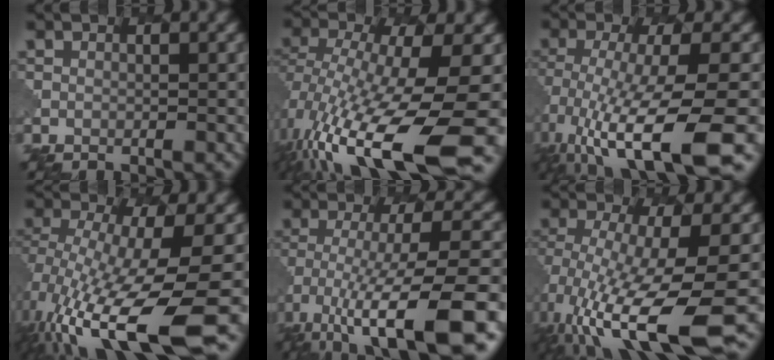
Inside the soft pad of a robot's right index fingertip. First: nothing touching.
{"total": 15.6, "force": [-5.5, 5.2, 13.6], "torque": [-0.261, -0.022, -0.083]}
{"total": 12.5, "force": [-5.6, 3.2, 10.7], "torque": [-0.209, -0.024, -0.086]}
{"total": 12.9, "force": [-4.2, 3.6, 11.6], "torque": [-0.227, -0.028, -0.057]}
{"total": 12.4, "force": [-7.0, 3.2, 9.7], "torque": [-0.172, -0.008, -0.109]}
{"total": 11.8, "force": [-4.6, 3.1, 10.5], "torque": [-0.216, -0.031, -0.069]}